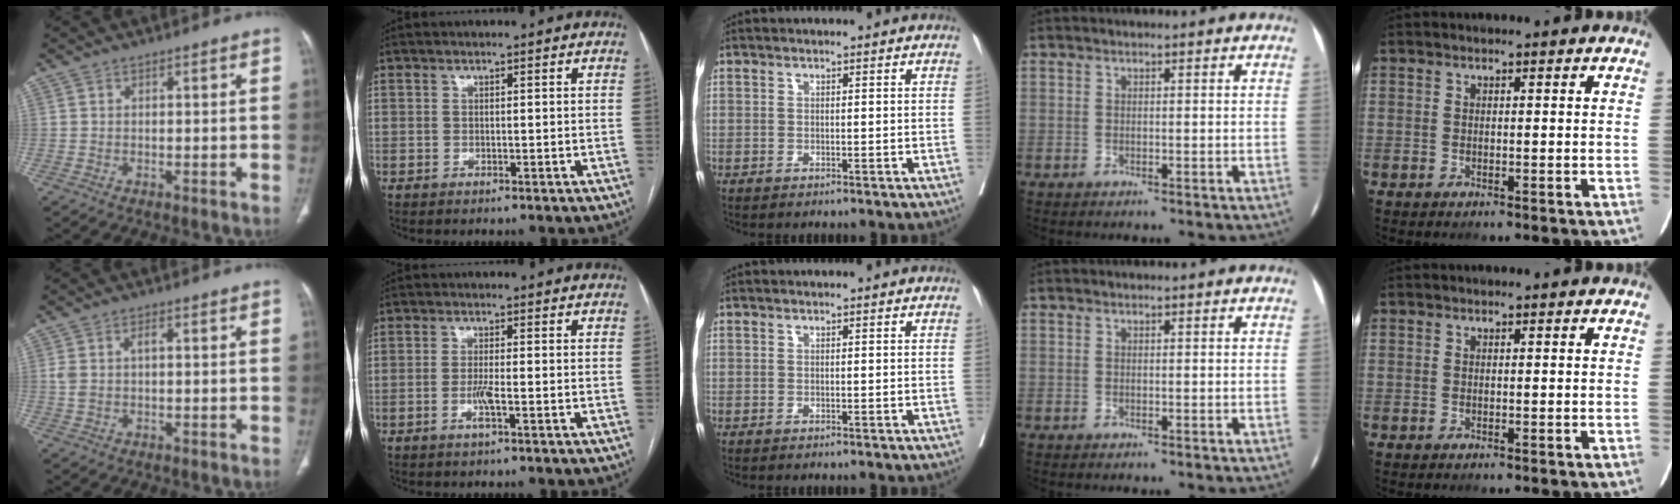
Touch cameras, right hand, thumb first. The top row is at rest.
{"thumb": {"total": 3.3, "force": [0.3, 1.8, 2.7], "torque": [-0.072, 0.014, 0.008]}, "index": {"total": 2.6, "force": [-0.9, -0.1, 2.4], "torque": [-0.051, -0.006, -0.021]}}